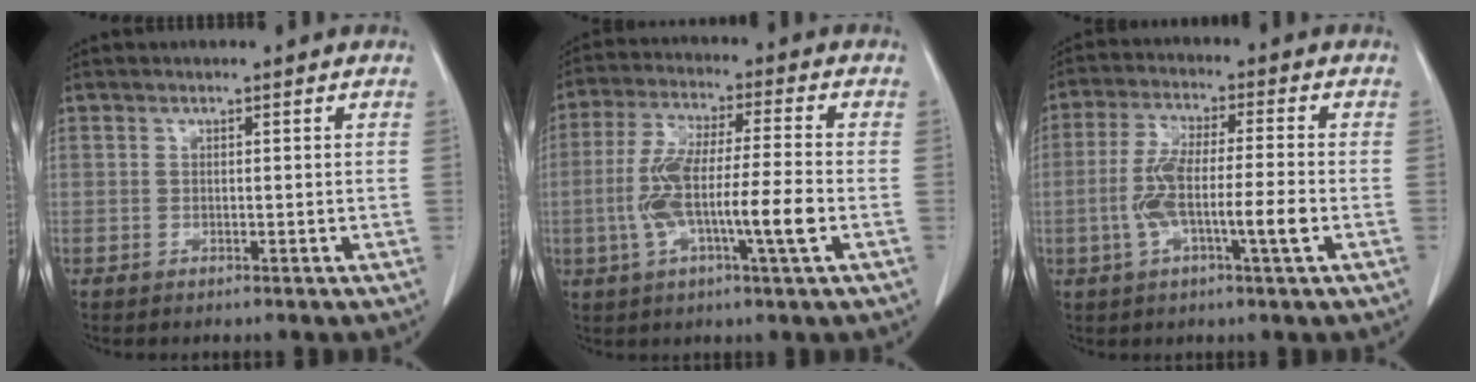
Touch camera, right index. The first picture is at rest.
{"total": 12.0, "force": [-2.8, 0.9, 11.6], "torque": [-0.227, 0.001, -0.053]}
{"total": 9.1, "force": [-2.4, 0.7, 8.8], "torque": [-0.172, 0.005, -0.047]}